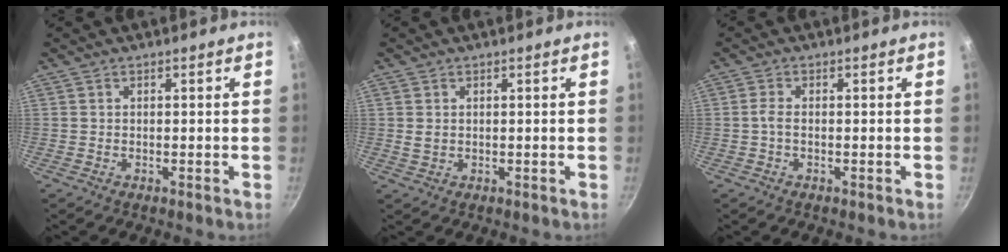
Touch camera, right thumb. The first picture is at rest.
{"total": 1.8, "force": [0.3, 1.4, 1.0], "torque": [-0.020, -0.004, 0.008]}
{"total": 1.7, "force": [-0.4, 0.7, 1.5], "torque": [-0.042, 0.006, -0.013]}